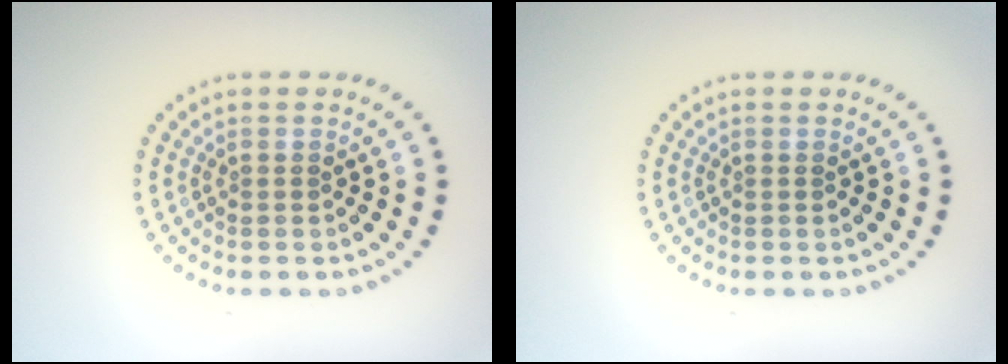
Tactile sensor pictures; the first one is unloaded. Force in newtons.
{"total": 0.0}